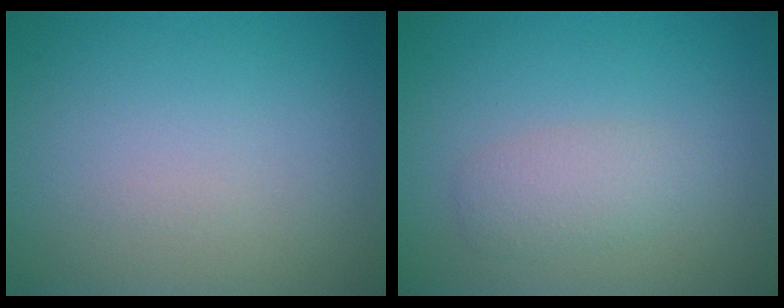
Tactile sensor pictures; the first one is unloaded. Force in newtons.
{"total": 2.1, "press": 2.1, "slide": 0.1}